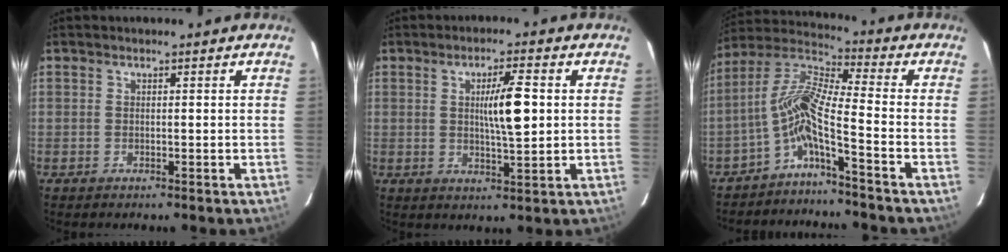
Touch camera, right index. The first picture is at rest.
{"total": 6.8, "force": [1.0, 0.7, 6.7], "torque": [-0.111, 0.003, 0.017]}
{"total": 8.1, "force": [-4.6, -0.8, 6.6], "torque": [-0.144, 0.019, -0.095]}